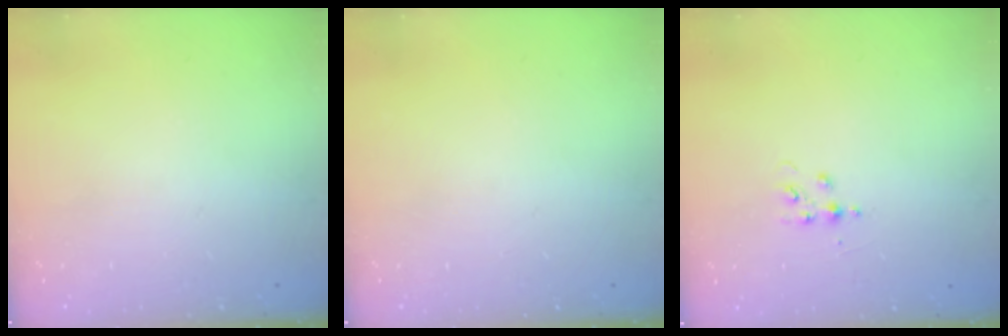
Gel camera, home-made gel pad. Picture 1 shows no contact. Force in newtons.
{"total": 0.0}
{"total": 3.7, "press": 3.6, "slide": 0.5}